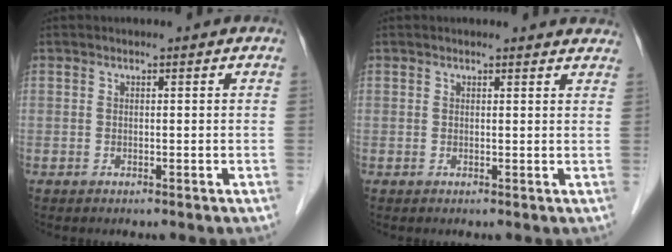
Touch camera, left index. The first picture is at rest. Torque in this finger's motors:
{"motor_torque": [0.09, -0.26, -0.04, 0.00]}